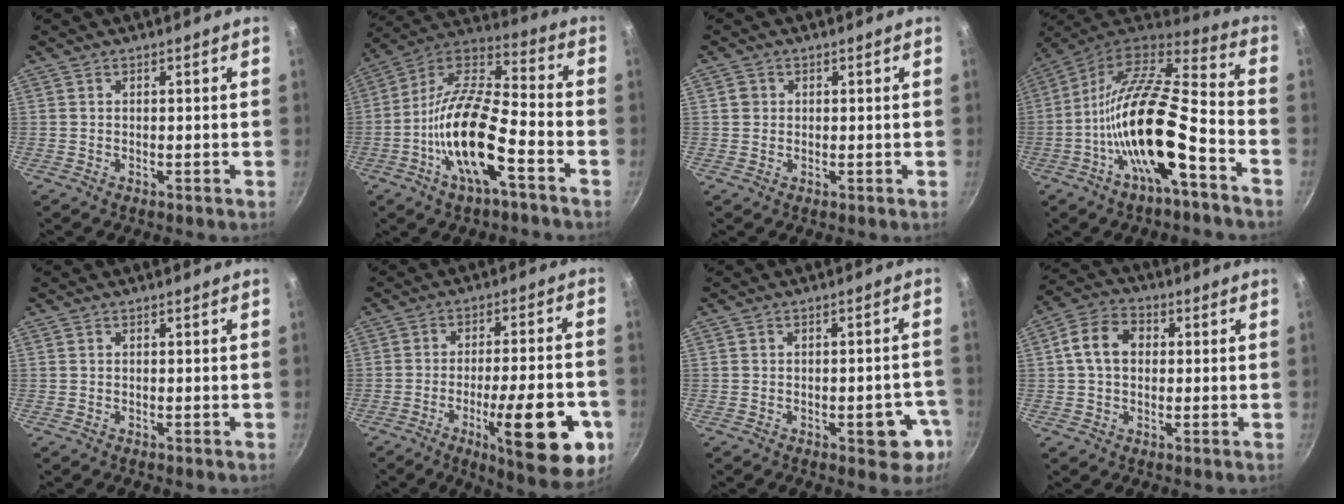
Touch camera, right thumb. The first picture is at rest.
{"total": 18.3, "force": [-6.9, 6.5, 15.7], "torque": [-0.288, 0.046, -0.147]}
{"total": 1.9, "force": [0.3, 1.8, 0.5], "torque": [-0.002, 0.007, 0.003]}
{"total": 20.8, "force": [-7.6, 6.9, 18.1], "torque": [-0.319, 0.046, -0.153]}
{"total": 0.0}
{"total": 19.8, "force": [-7.2, 5.5, 17.7], "torque": [-0.217, 0.020, -0.096]}
{"total": 7.5, "force": [-3.0, 3.6, 5.8], "torque": [-0.032, 0.019, -0.034]}
{"total": 8.3, "force": [1.1, 6.2, 5.4], "torque": [-0.080, 0.018, 0.006]}